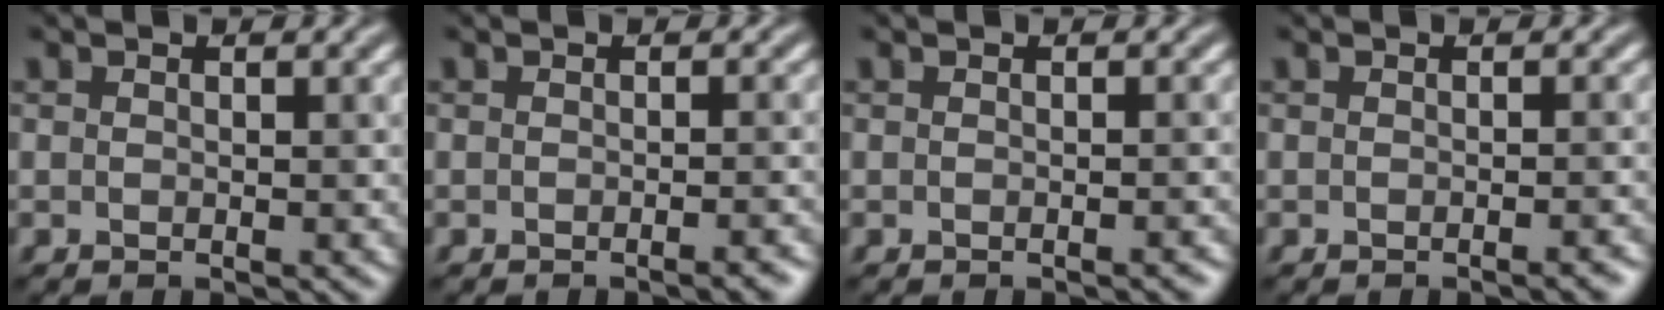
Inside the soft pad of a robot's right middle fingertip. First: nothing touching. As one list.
[{"total": 1.9, "force": [-1.0, 0.5, 1.5], "torque": [-0.010, 0.002, -0.017]}, {"total": 0.8, "force": [-0.6, 0.2, 0.6], "torque": [-0.006, 0.001, -0.008]}, {"total": 1.4, "force": [-0.8, 0.4, 1.1], "torque": [-0.008, 0.001, -0.014]}]